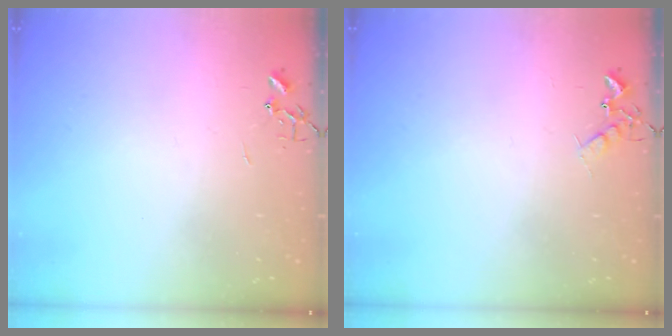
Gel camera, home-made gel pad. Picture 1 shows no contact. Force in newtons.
{"total": 5.8, "press": 5.7, "slide": 0.6}